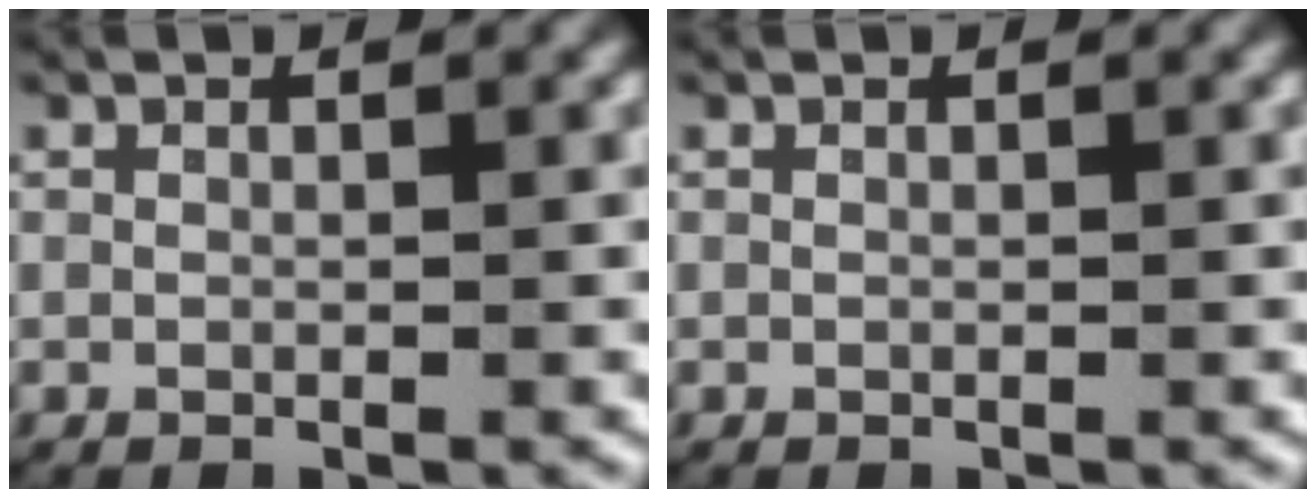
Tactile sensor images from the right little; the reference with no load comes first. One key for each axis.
{"total": 0.0}